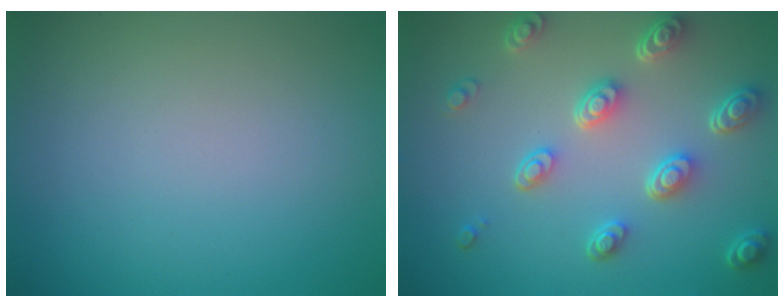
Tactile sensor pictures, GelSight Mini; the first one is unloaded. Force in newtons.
{"total": 5.2, "press": 3.9, "slide": 3.4}